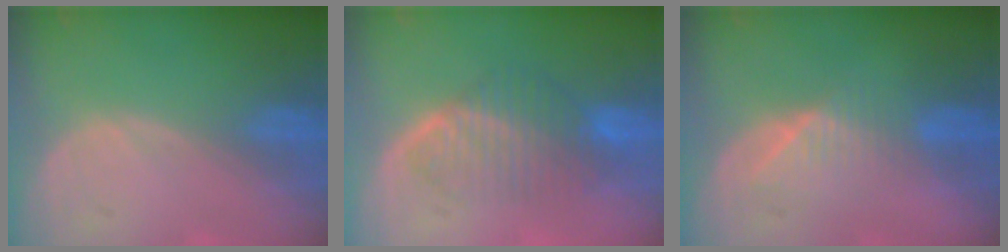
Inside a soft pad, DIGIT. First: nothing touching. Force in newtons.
{"total": 7.2, "press": 6.6, "slide": 2.7}
{"total": 4.5, "press": 4.4, "slide": 1.0}